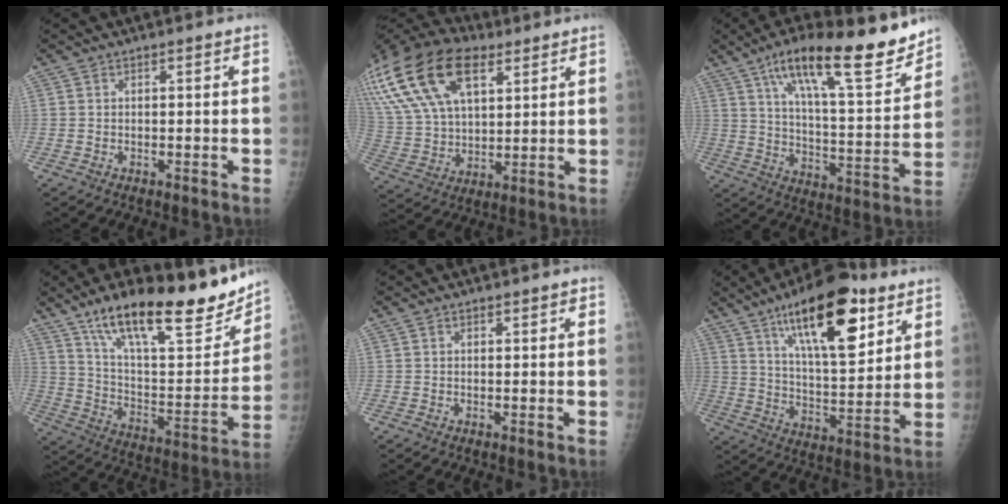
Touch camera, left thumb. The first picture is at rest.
{"total": 30.1, "force": [14.5, 16.9, 20.2], "torque": [-0.445, 0.034, 0.271]}
{"total": 22.5, "force": [15.3, 5.4, 15.6], "torque": [-0.216, -0.064, 0.247]}
{"total": 26.9, "force": [18.9, 8.5, 17.2], "torque": [-0.230, -0.065, 0.305]}
{"total": 1.1, "force": [0.5, 0.7, 0.6], "torque": [-0.004, 0.000, 0.006]}
{"total": 21.5, "force": [11.5, 8.0, 16.3], "torque": [-0.222, -0.048, 0.190]}